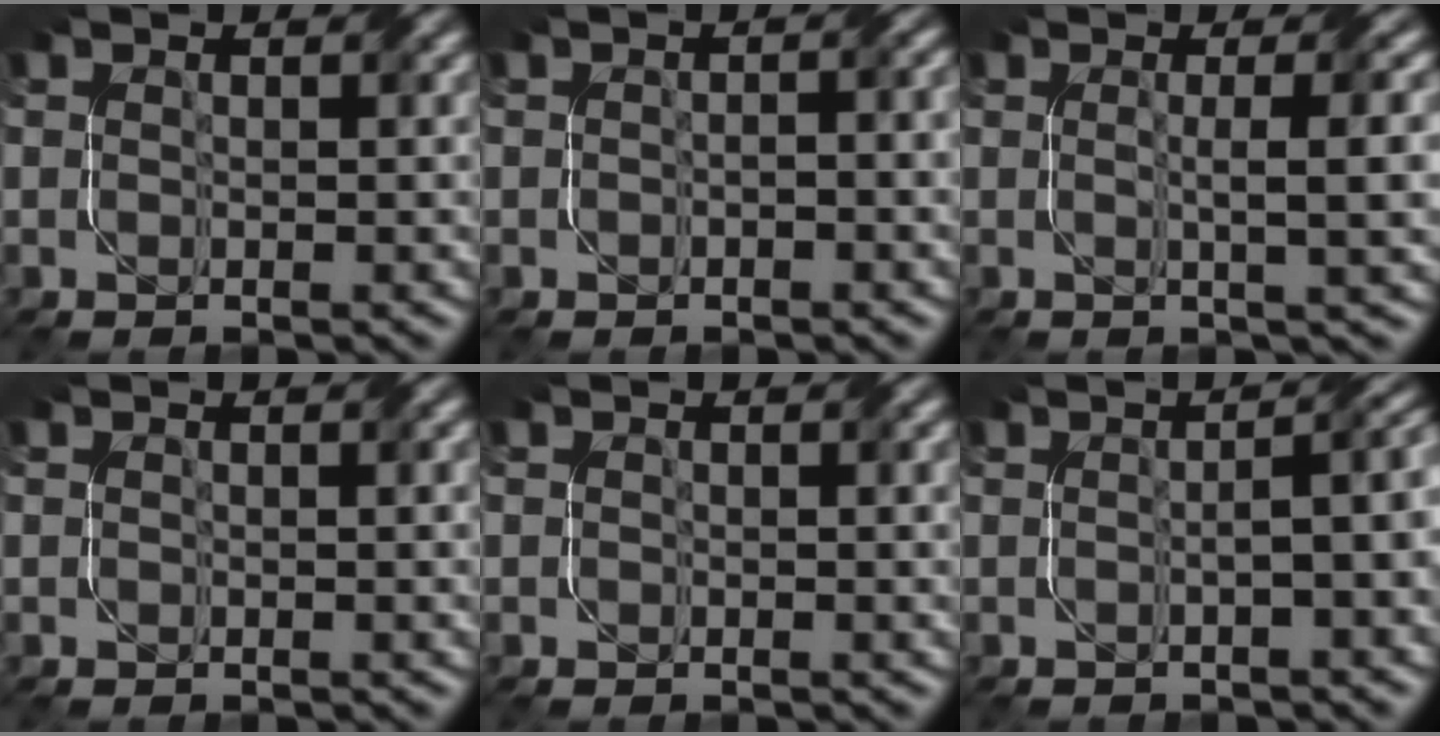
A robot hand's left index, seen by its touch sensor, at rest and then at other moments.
{"total": 2.0, "force": [-0.1, 1.0, 1.7], "torque": [-0.020, 0.001, -0.003]}
{"total": 4.3, "force": [0.2, 1.0, 4.2], "torque": [-0.053, 0.007, 0.001]}
{"total": 0.9, "force": [0.5, 0.3, 0.8], "torque": [-0.010, 0.001, 0.009]}
{"total": 1.2, "force": [0.5, 0.6, 0.9], "torque": [-0.009, -0.001, 0.009]}
{"total": 5.1, "force": [0.0, 1.9, 4.7], "torque": [-0.035, 0.020, -0.005]}